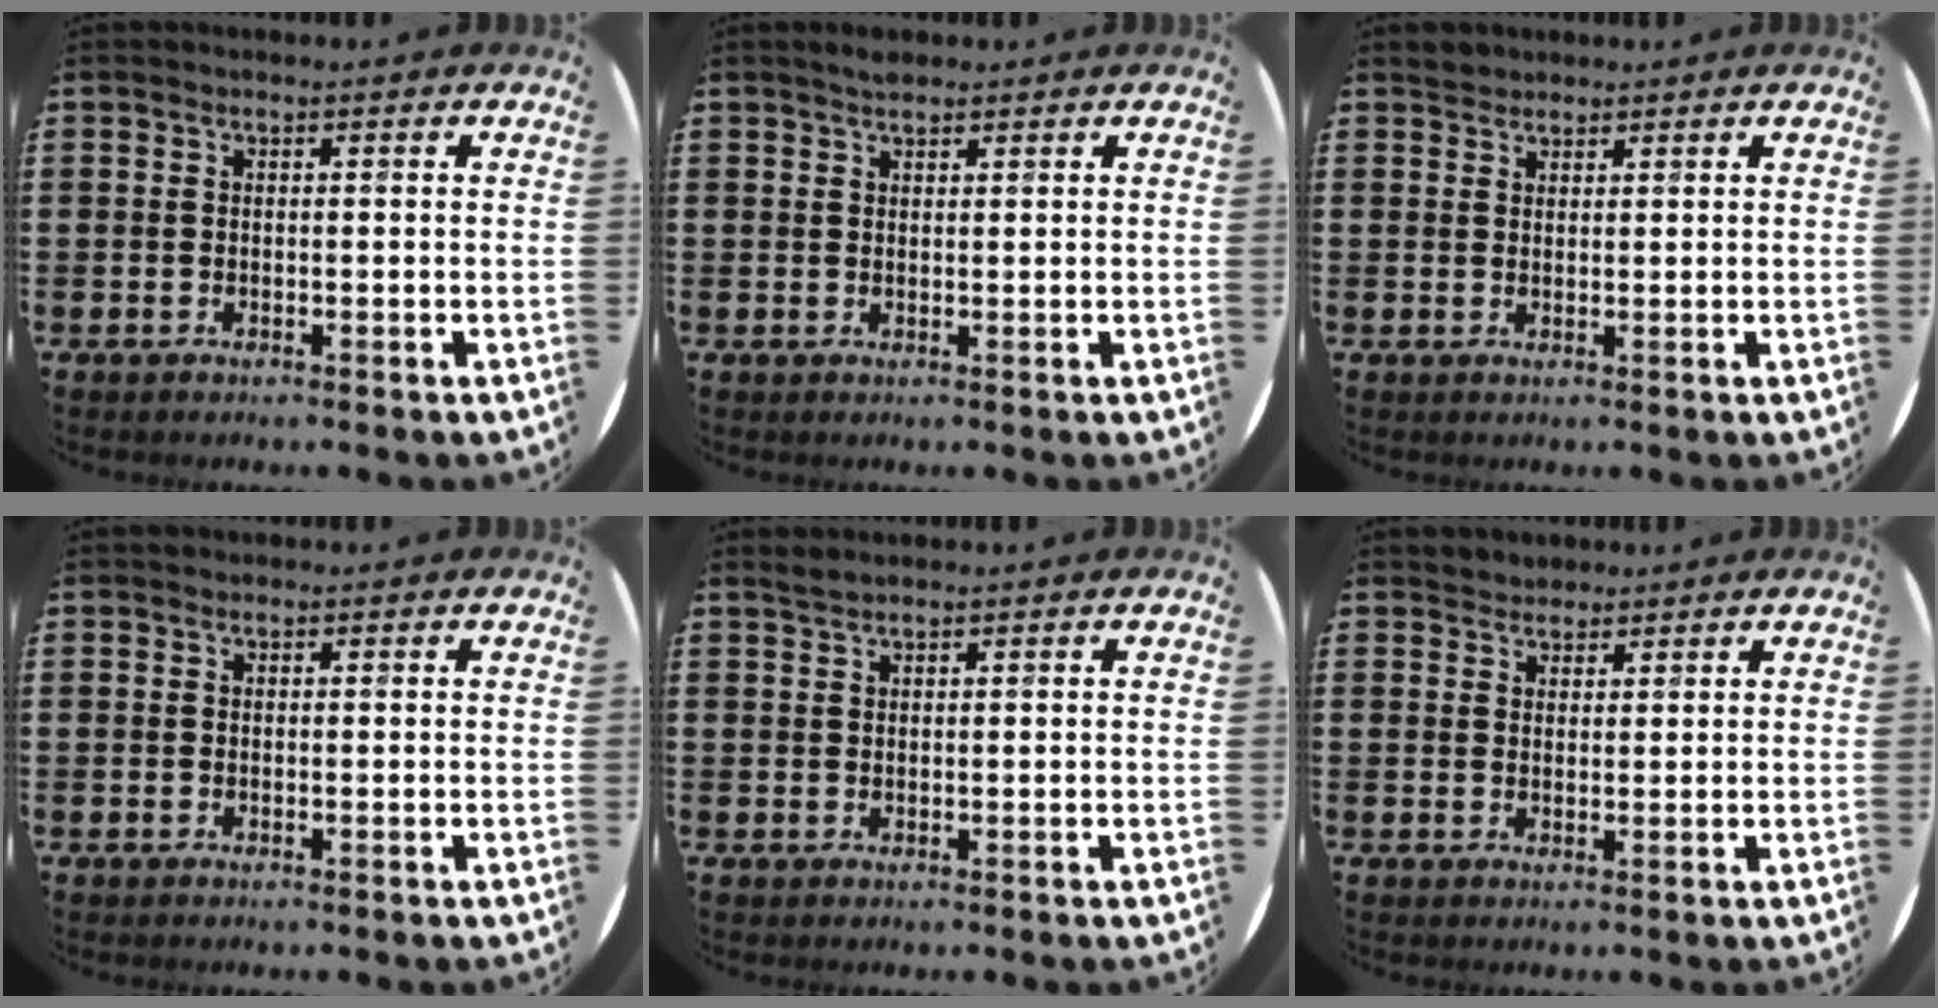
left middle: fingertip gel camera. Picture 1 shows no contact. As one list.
[{"total": 1.3, "force": [1.2, 0.3, 0.3], "torque": [-0.005, 0.004, 0.022]}, {"total": 1.5, "force": [1.4, 0.5, -0.3], "torque": [0.010, -0.001, 0.027]}, {"total": 0.0}, {"total": 1.0, "force": [1.0, -0.1, 0.1], "torque": [-0.002, 0.000, 0.020]}, {"total": 1.8, "force": [1.7, 0.6, -0.3], "torque": [0.004, 0.004, 0.034]}]